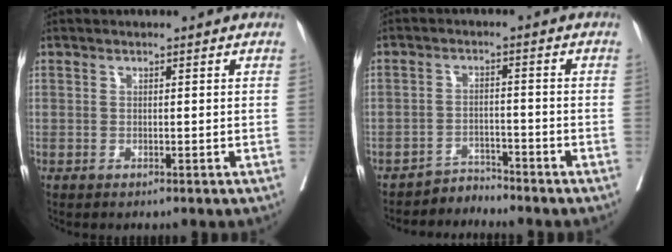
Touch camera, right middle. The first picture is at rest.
{"total": 3.0, "force": [-2.8, 0.0, -1.1], "torque": [0.025, -0.005, -0.047]}